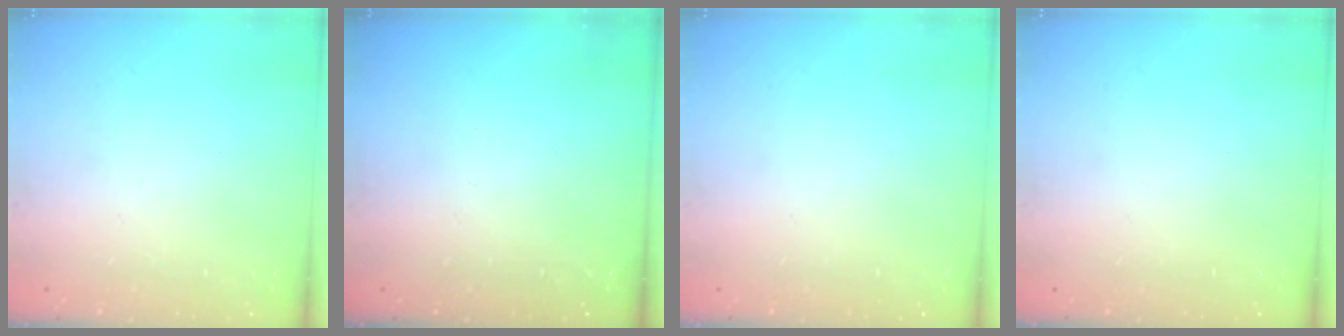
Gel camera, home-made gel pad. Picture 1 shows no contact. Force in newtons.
{"total": 0.0}
{"total": 0.0}
{"total": 0.0}